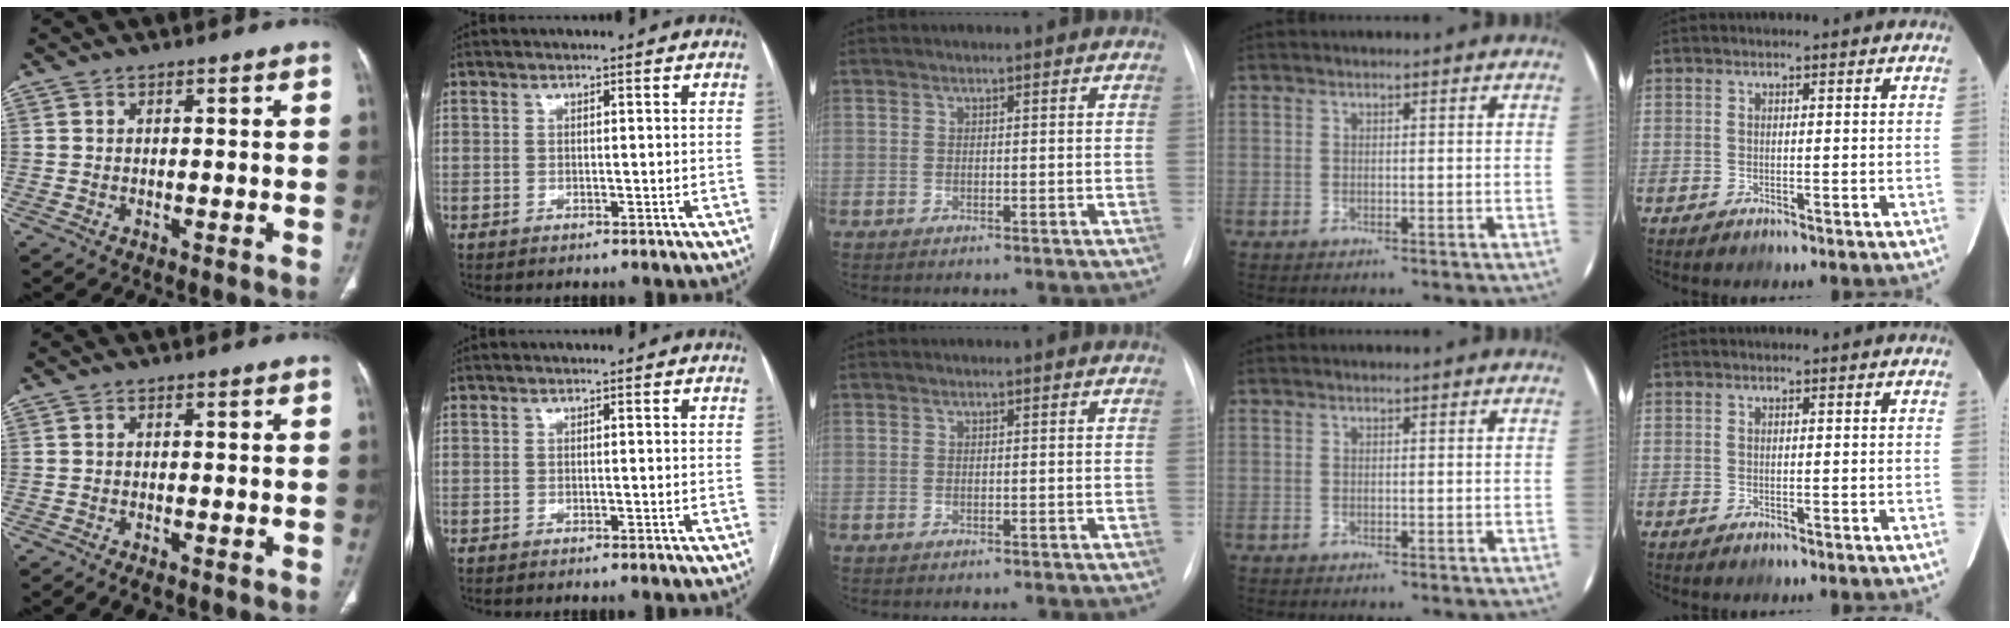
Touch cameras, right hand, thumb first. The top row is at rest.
{"thumb": {"total": 2.7, "force": [-2.4, 1.0, 0.8], "torque": [-0.018, 0.011, -0.037]}}